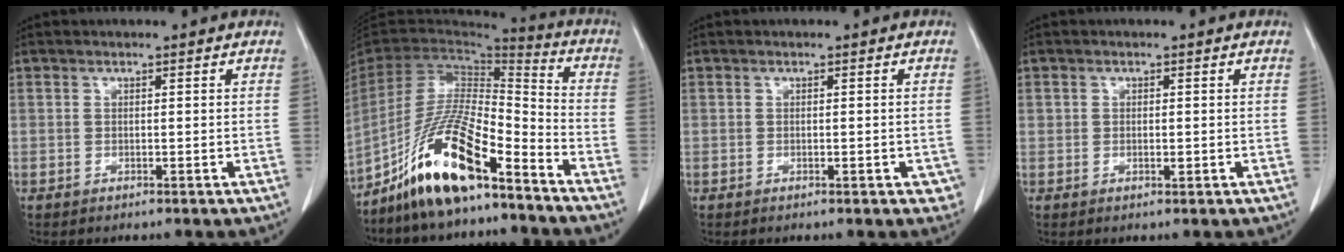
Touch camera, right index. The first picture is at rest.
{"total": 15.5, "force": [-10.5, 2.7, 11.0], "torque": [-0.220, -0.001, -0.194]}
{"total": 2.4, "force": [-1.0, 1.0, 1.9], "torque": [-0.014, 0.002, -0.009]}
{"total": 1.1, "force": [-0.2, 0.7, 0.9], "torque": [-0.016, 0.000, 0.000]}